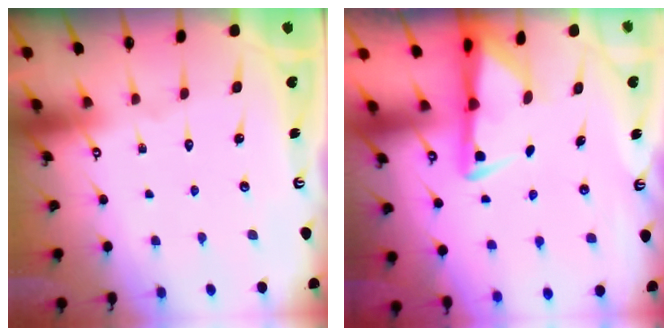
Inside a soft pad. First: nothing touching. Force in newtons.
{"total": 3.0, "press": 2.9, "slide": 0.7}